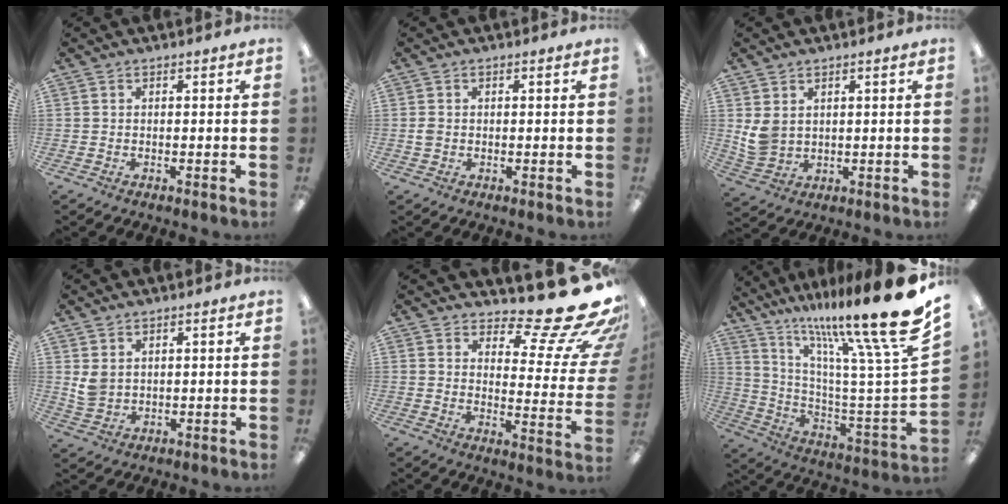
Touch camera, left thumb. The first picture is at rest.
{"total": 1.7, "force": [0.0, 1.2, 1.2], "torque": [-0.023, 0.003, -0.001]}
{"total": 5.4, "force": [2.1, 4.0, 2.9], "torque": [-0.057, -0.003, 0.042]}
{"total": 4.0, "force": [1.8, 2.8, 2.3], "torque": [-0.047, 0.001, 0.036]}
{"total": 17.8, "force": [12.7, 5.6, 11.2], "torque": [-0.136, -0.105, 0.203]}
{"total": 22.0, "force": [15.8, 0.5, 15.4], "torque": [-0.253, -0.118, 0.241]}